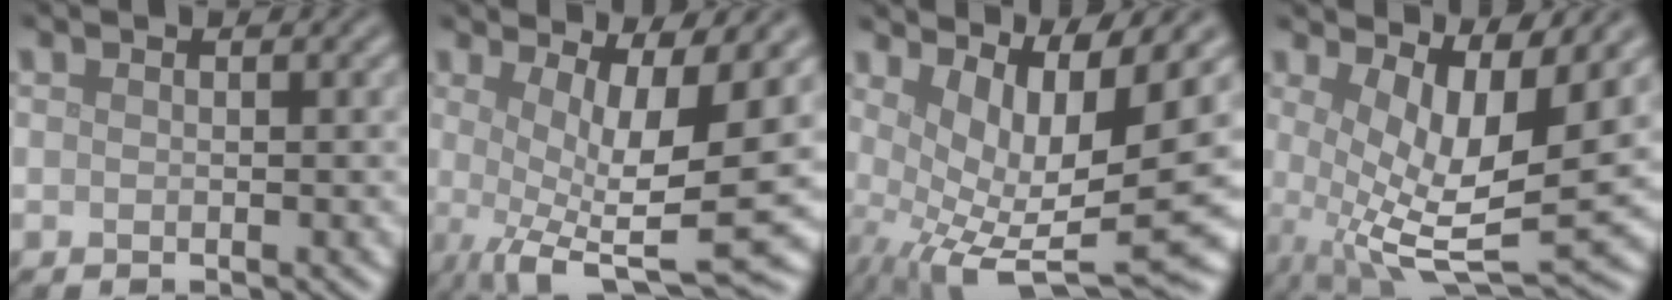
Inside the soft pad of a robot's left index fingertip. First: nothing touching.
{"total": 9.3, "force": [-0.2, 2.4, 9.0], "torque": [-0.145, -0.013, -0.003]}
{"total": 10.1, "force": [0.7, 2.5, 9.8], "torque": [-0.160, -0.004, 0.025]}
{"total": 9.4, "force": [1.5, 3.1, 8.8], "torque": [-0.155, -0.012, 0.031]}